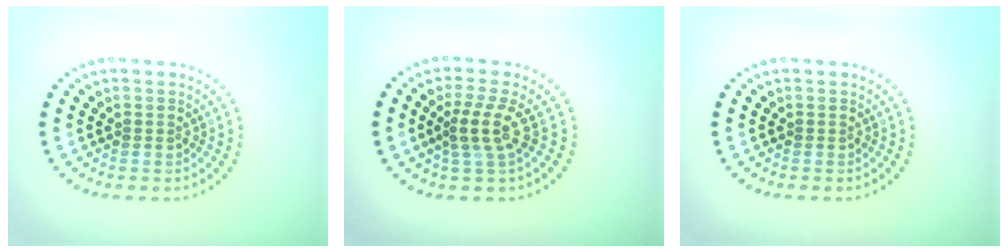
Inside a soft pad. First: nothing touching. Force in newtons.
{"total": 2.8, "press": 2.1, "slide": 1.9}
{"total": 0.0}